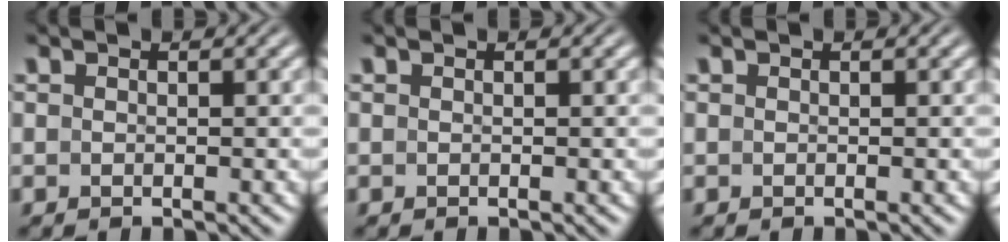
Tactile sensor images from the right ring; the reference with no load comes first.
{"total": 0.0}
{"total": 0.0}